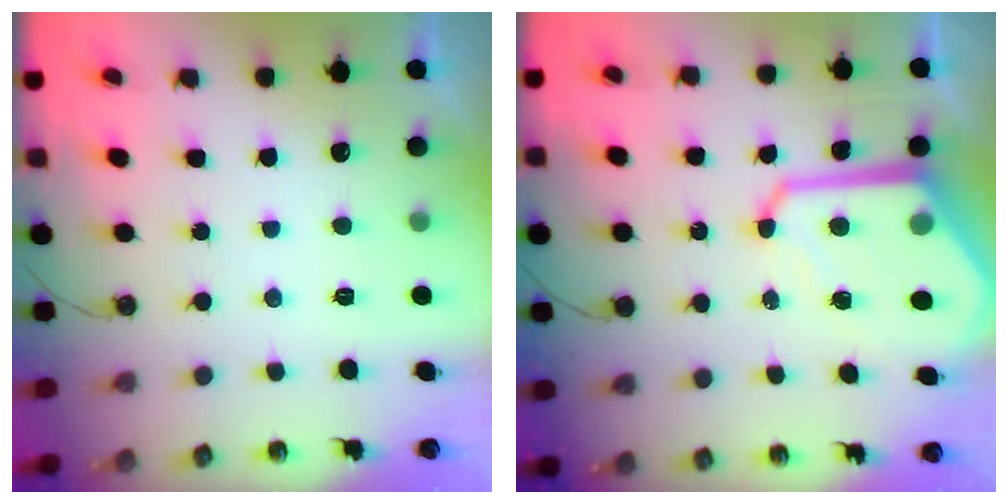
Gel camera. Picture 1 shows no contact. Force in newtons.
{"total": 14.3, "press": 14.2, "slide": 1.2}